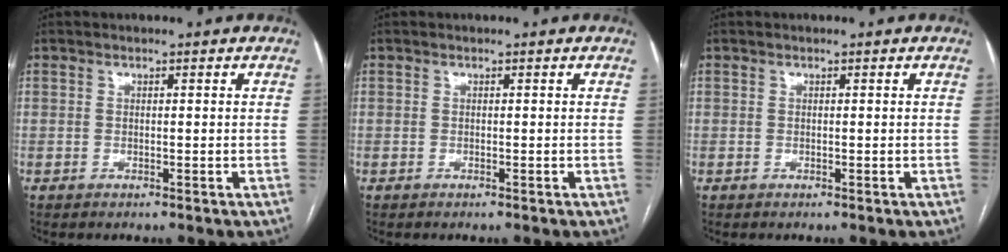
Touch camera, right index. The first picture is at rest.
{"total": 0.0}
{"total": 0.0}